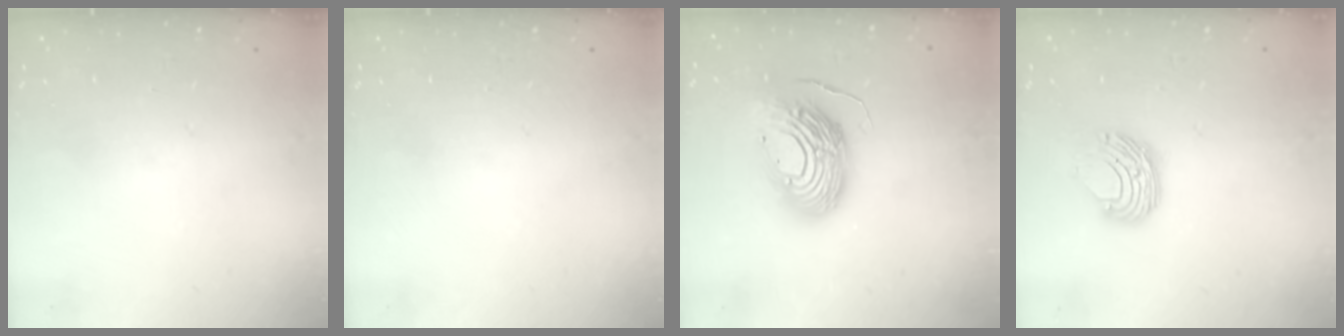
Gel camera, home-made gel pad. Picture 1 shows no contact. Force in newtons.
{"total": 0.0}
{"total": 16.0, "press": 15.8, "slide": 2.4}
{"total": 8.7, "press": 8.6, "slide": 0.7}